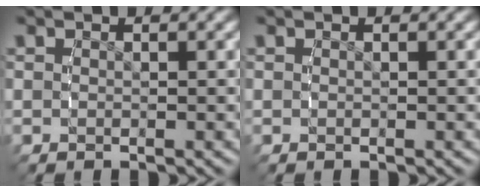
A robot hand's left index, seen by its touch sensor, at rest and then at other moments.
{"total": 0.0}